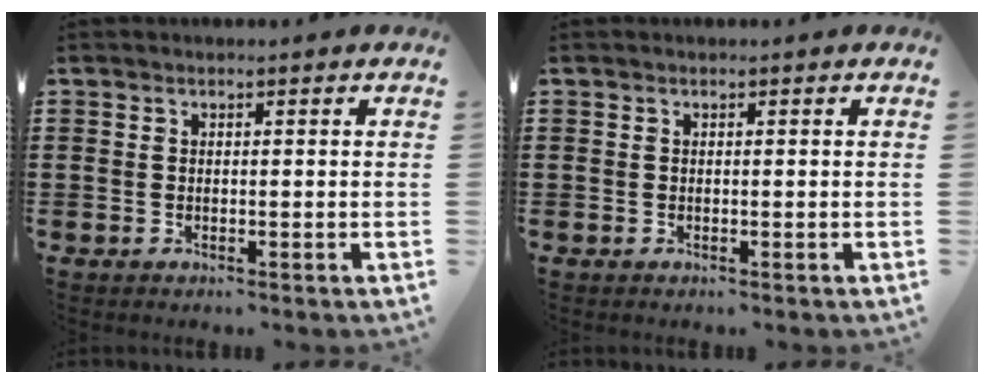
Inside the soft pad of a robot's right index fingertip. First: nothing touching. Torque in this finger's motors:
{"motor_torque": [-0.04, 0.06, 0.00, -0.01]}